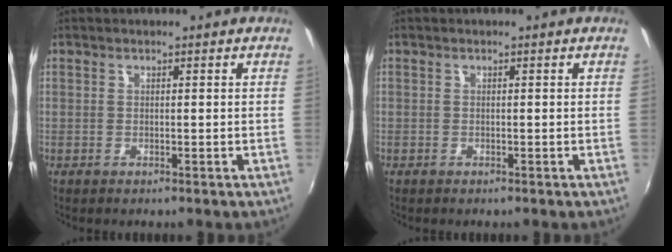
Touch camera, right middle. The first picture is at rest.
{"total": 0.7, "force": [-0.4, 0.5, -0.1], "torque": [0.000, 0.002, -0.008]}